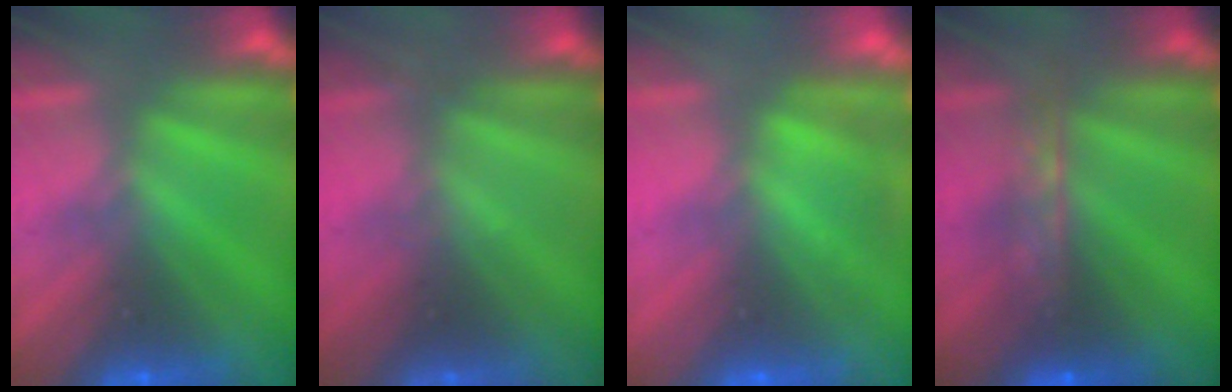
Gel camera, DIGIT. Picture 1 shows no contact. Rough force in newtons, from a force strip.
{"total": 2.3}
{"total": 3.2}
{"total": 7.6}